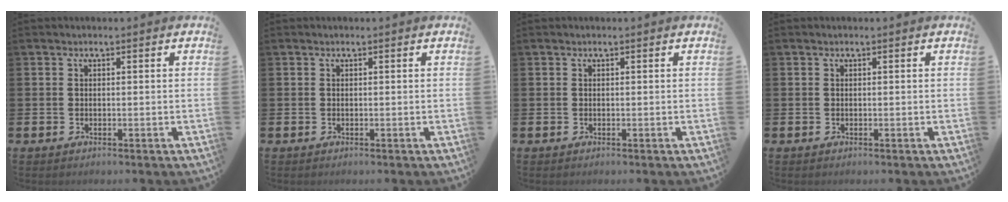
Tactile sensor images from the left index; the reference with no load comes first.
{"total": 0.0}
{"total": 0.0}
{"total": 0.0}